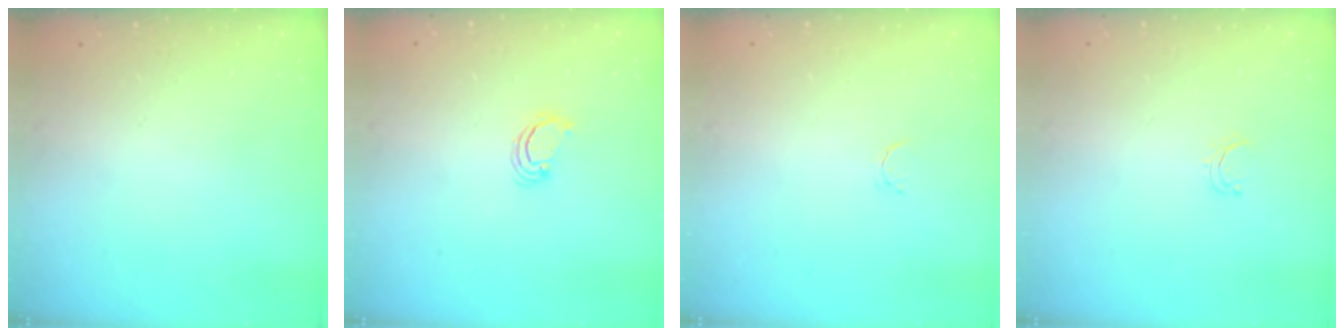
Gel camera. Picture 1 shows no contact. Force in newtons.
{"total": 2.4, "press": 2.4, "slide": 0.3}
{"total": 2.1, "press": 2.1, "slide": 0.4}
{"total": 2.8, "press": 2.8, "slide": 0.2}